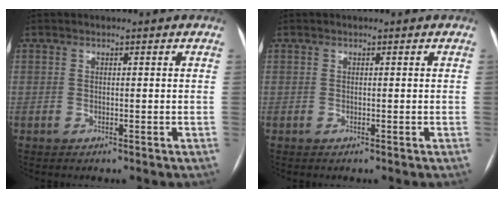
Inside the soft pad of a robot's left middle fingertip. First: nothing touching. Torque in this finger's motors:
{"motor_torque": [0.00, 0.00, -0.04, 0.00]}